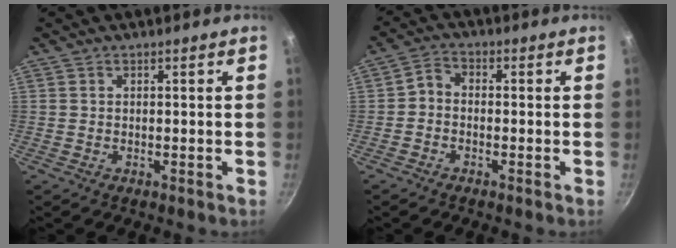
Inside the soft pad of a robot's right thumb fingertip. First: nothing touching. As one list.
[{"total": 3.4, "force": [-0.9, 2.4, 2.3], "torque": [-0.036, 0.017, -0.030]}]